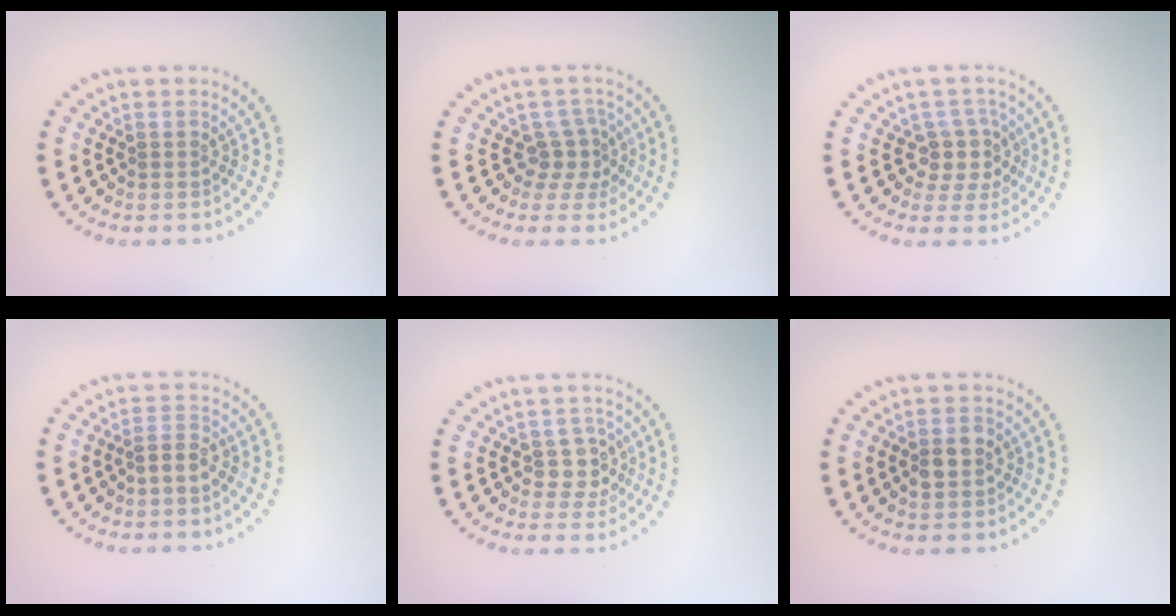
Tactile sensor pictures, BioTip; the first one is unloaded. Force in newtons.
{"total": 2.5, "press": 1.8, "slide": 1.7}
{"total": 2.8, "press": 2.2, "slide": 1.7}
{"total": 1.6, "press": 1.4, "slide": 0.7}
{"total": 2.4, "press": 2.1, "slide": 1.2}
{"total": 2.6, "press": 2.6, "slide": 0.1}